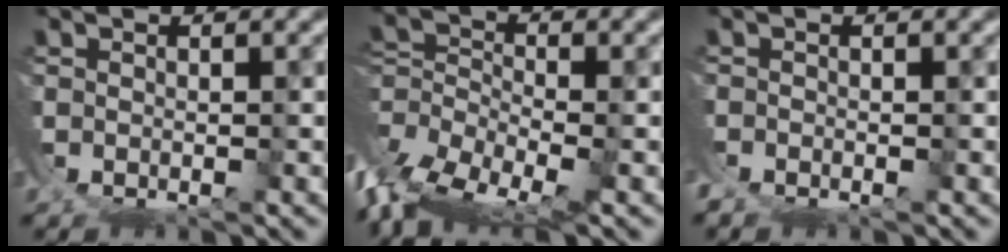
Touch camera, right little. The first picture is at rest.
{"total": 8.0, "force": [-3.7, 4.9, 5.2], "torque": [-0.129, -0.053, -0.048]}
{"total": 1.4, "force": [-1.3, 0.6, 0.0], "torque": [-0.012, -0.010, -0.024]}